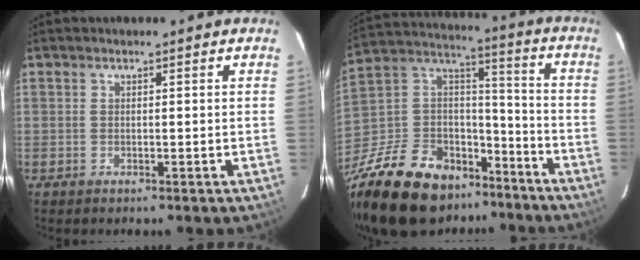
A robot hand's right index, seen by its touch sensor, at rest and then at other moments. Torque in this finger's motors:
{"motor_torque": [1.13, -1.00, 0.54, 0.14]}